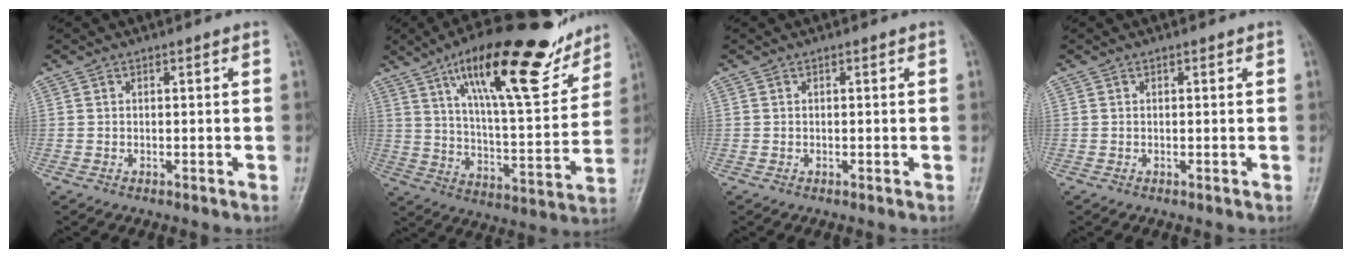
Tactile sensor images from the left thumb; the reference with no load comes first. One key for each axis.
{"total": 24.1, "fx": 14.9, "fy": 7.1, "fz": 17.5, "tx": -0.239, "ty": -0.053, "tz": 0.240}
{"total": 0.0}
{"total": 0.0}